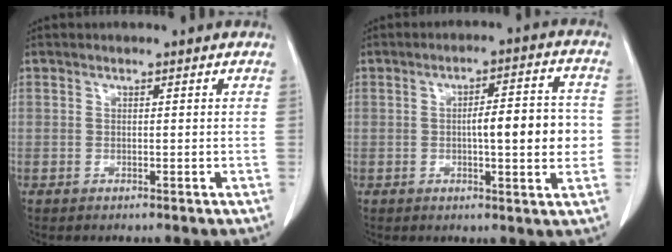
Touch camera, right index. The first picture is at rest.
{"total": 9.2, "force": [-0.6, 1.7, 9.0], "torque": [-0.126, 0.018, -0.007]}